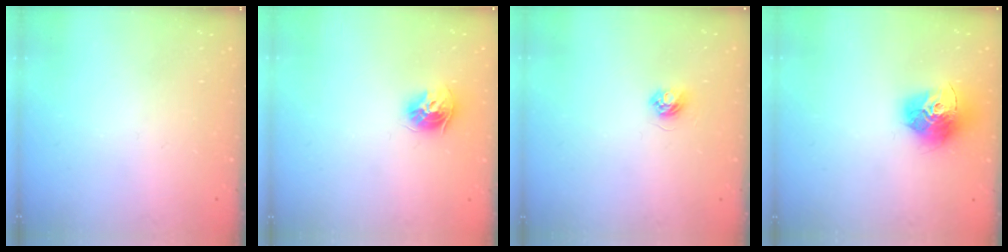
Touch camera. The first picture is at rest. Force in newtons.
{"total": 9.5, "press": 9.4, "slide": 0.9}
{"total": 4.0, "press": 4.0, "slide": 0.4}
{"total": 15.6, "press": 15.5, "slide": 1.5}